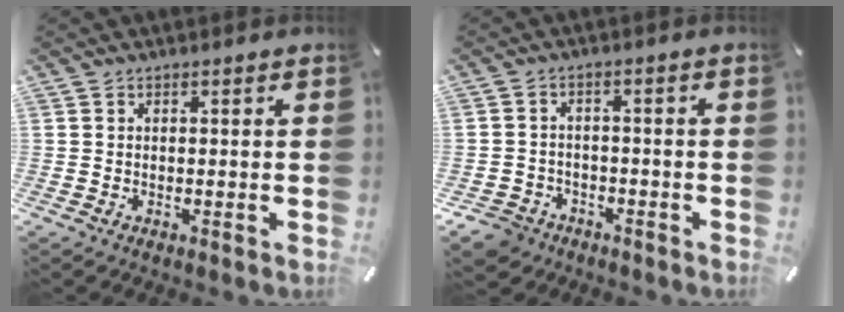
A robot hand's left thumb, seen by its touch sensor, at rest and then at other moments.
{"total": 4.8, "force": [-3.1, 3.5, 1.1], "torque": [-0.035, 0.012, -0.064]}